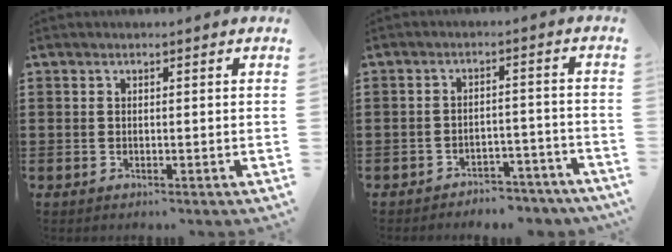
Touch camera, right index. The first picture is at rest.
{"total": 3.3, "force": [-3.3, 0.6, 0.3], "torque": [-0.009, 0.006, -0.068]}